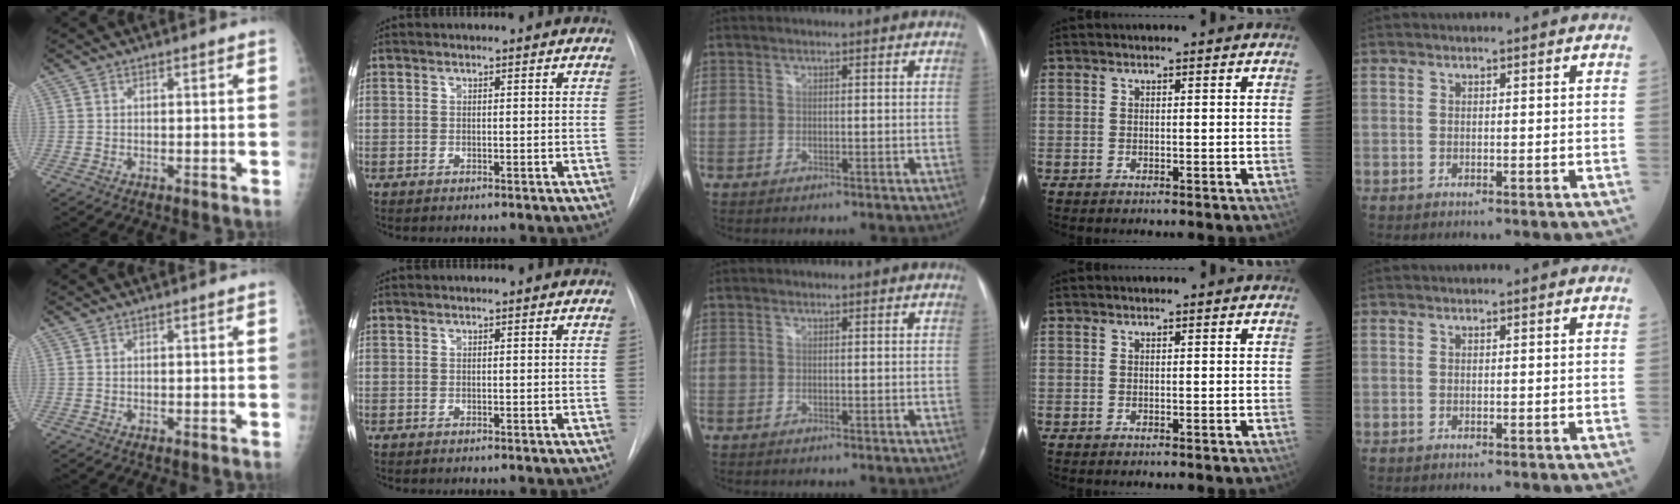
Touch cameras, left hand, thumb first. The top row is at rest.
{}